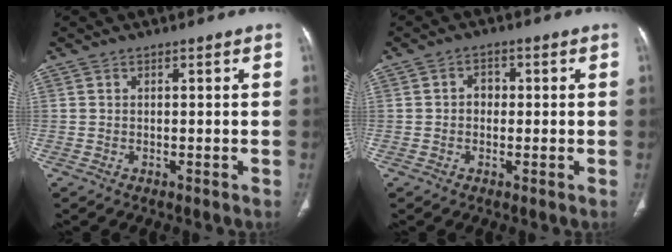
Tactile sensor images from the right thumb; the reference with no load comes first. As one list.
[{"total": 2.6, "force": [0.0, 2.2, 1.4], "torque": [-0.008, 0.009, -0.005]}]